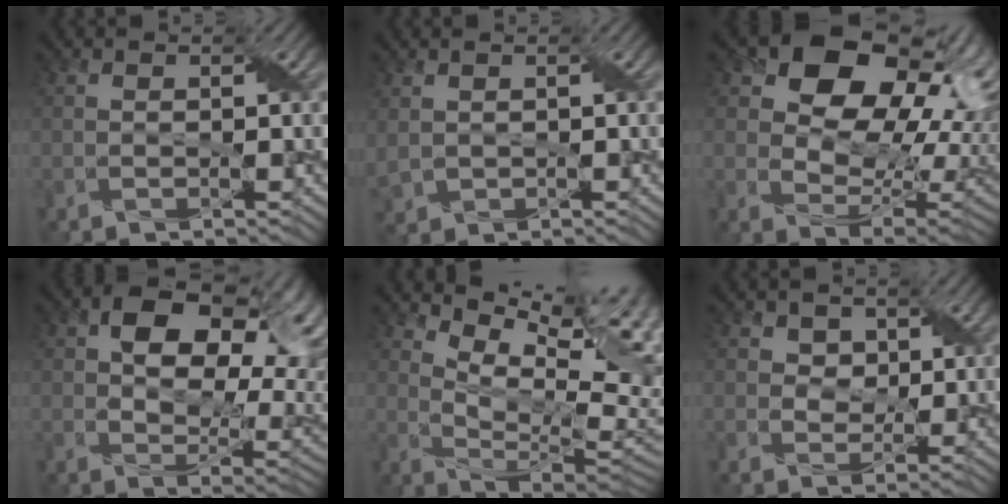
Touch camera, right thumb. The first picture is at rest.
{"total": 2.2, "force": [0.7, 1.7, 1.2], "torque": [-0.041, -0.003, 0.019]}
{"total": 19.2, "force": [8.0, 13.0, 11.7], "torque": [-0.185, 0.047, 0.141]}
{"total": 16.1, "force": [5.9, 9.9, 11.2], "torque": [-0.150, 0.010, 0.098]}
{"total": 13.4, "force": [6.9, 4.6, 10.5], "torque": [-0.199, 0.014, 0.122]}
{"total": 3.8, "force": [2.0, 2.8, 1.6], "torque": [-0.040, -0.011, 0.028]}